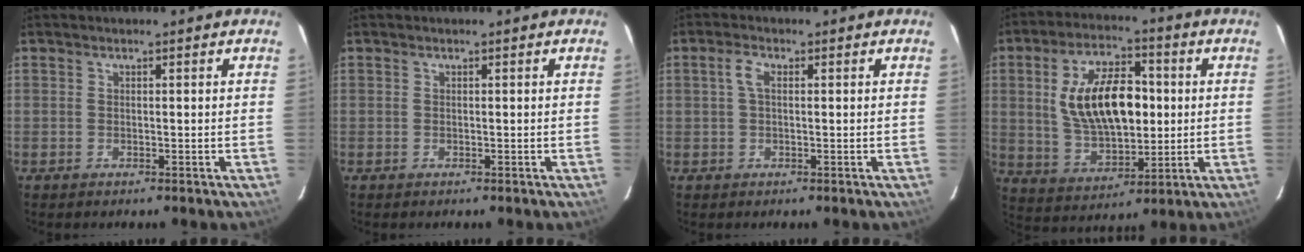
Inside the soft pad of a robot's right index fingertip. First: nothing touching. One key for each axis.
{"total": 0.0}
{"total": 2.3, "fx": 0.5, "fy": 1.0, "fz": 2.1, "tx": -0.045, "ty": 0.007, "tz": 0.007}
{"total": 16.6, "fx": 2.1, "fy": 8.6, "fz": 14.0, "tx": -0.257, "ty": 0.013, "tz": 0.051}